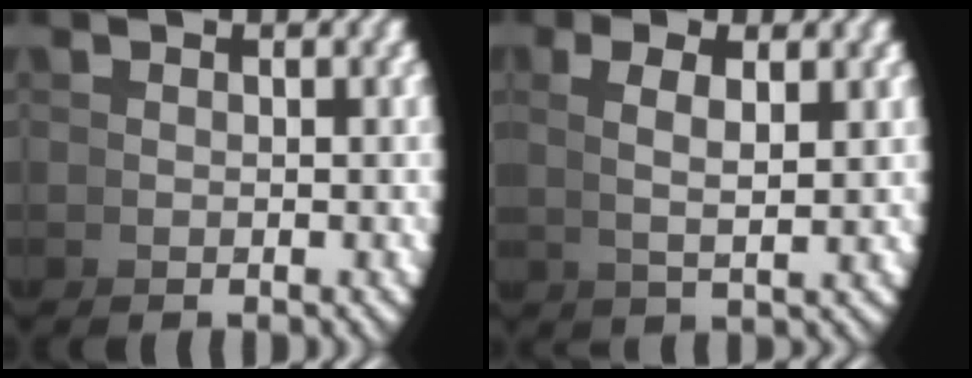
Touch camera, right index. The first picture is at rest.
{"total": 3.1, "force": [1.8, -0.1, 2.6], "torque": [-0.038, 0.009, 0.037]}